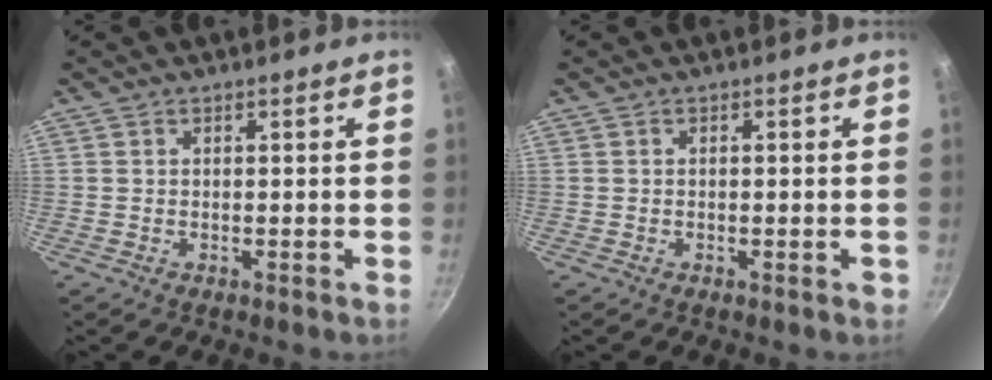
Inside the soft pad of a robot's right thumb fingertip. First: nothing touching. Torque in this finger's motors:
{"motor_torque": [0.06, 0.31, -0.08, -0.22, 0.02]}